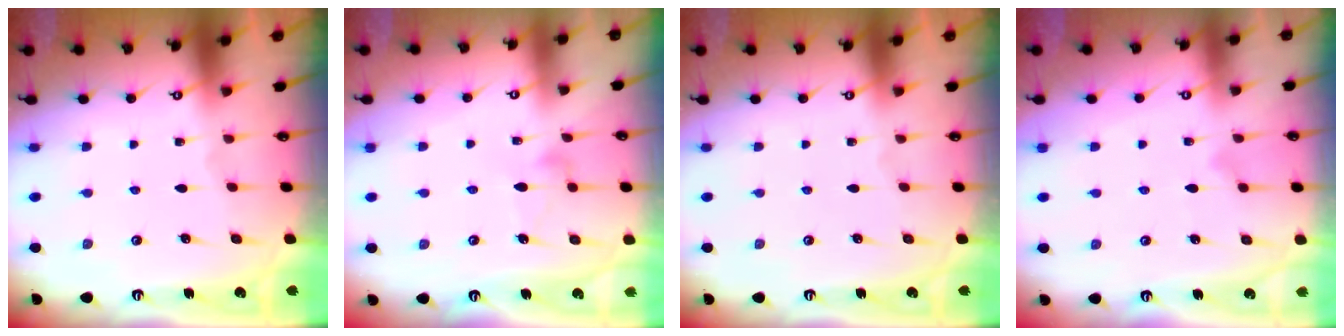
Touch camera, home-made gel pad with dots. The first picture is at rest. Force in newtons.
{"total": 7.1, "press": 7.1, "slide": 0.3}
{"total": 0.0}
{"total": 7.0, "press": 7.0, "slide": 0.3}